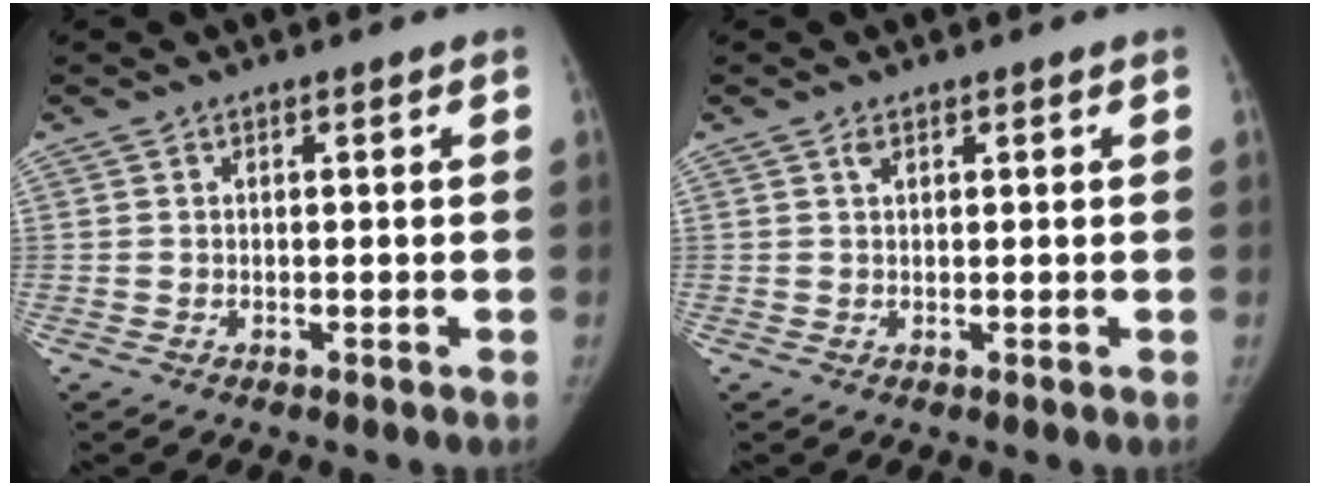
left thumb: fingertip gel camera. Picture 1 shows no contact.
{"total": 1.1, "force": [0.7, 0.7, 0.5], "torque": [-0.005, -0.003, 0.012]}